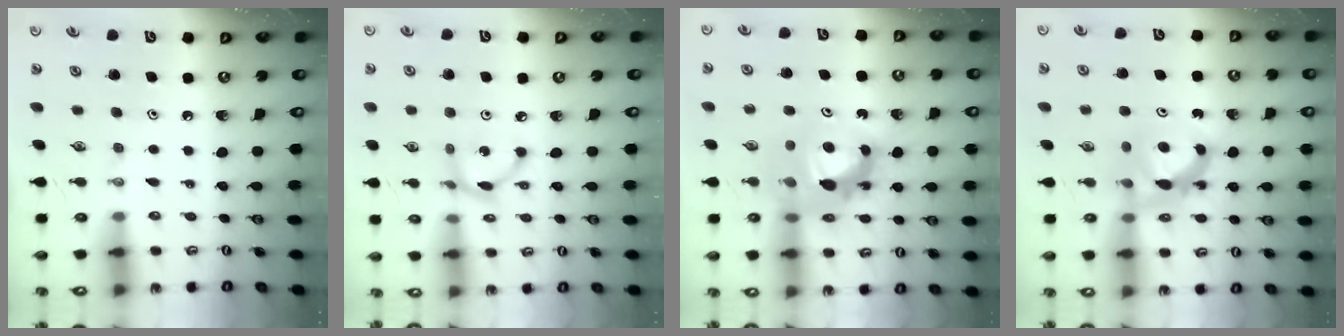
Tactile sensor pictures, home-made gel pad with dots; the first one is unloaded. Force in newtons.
{"total": 6.2, "press": 6.2, "slide": 0.6}
{"total": 13.6, "press": 13.5, "slide": 1.6}
{"total": 7.2, "press": 7.2, "slide": 0.5}